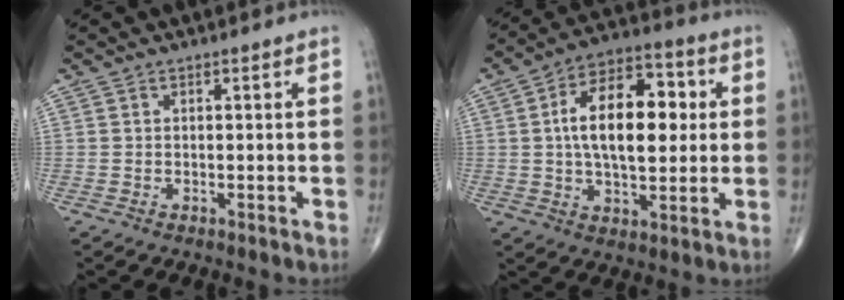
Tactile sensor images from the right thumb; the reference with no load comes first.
{"total": 17.3, "force": [2.1, 9.2, 14.5], "torque": [-0.216, 0.018, 0.029]}